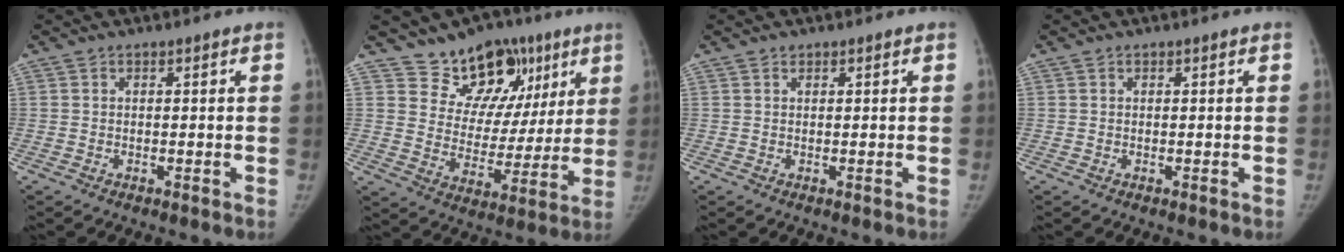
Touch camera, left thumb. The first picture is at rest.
{"total": 15.9, "force": [10.1, 10.6, 6.2], "torque": [-0.022, -0.039, 0.157]}
{"total": 0.6, "force": [0.5, 0.3, 0.2], "torque": [-0.002, -0.003, 0.007]}
{"total": 0.0}